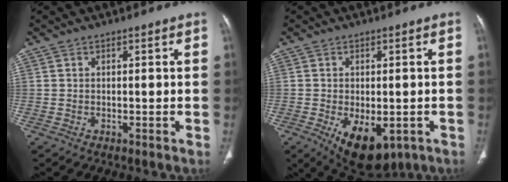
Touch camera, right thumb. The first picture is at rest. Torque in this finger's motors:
{"motor_torque": [-0.20, 0.38, -0.01, 0.00, 0.25]}